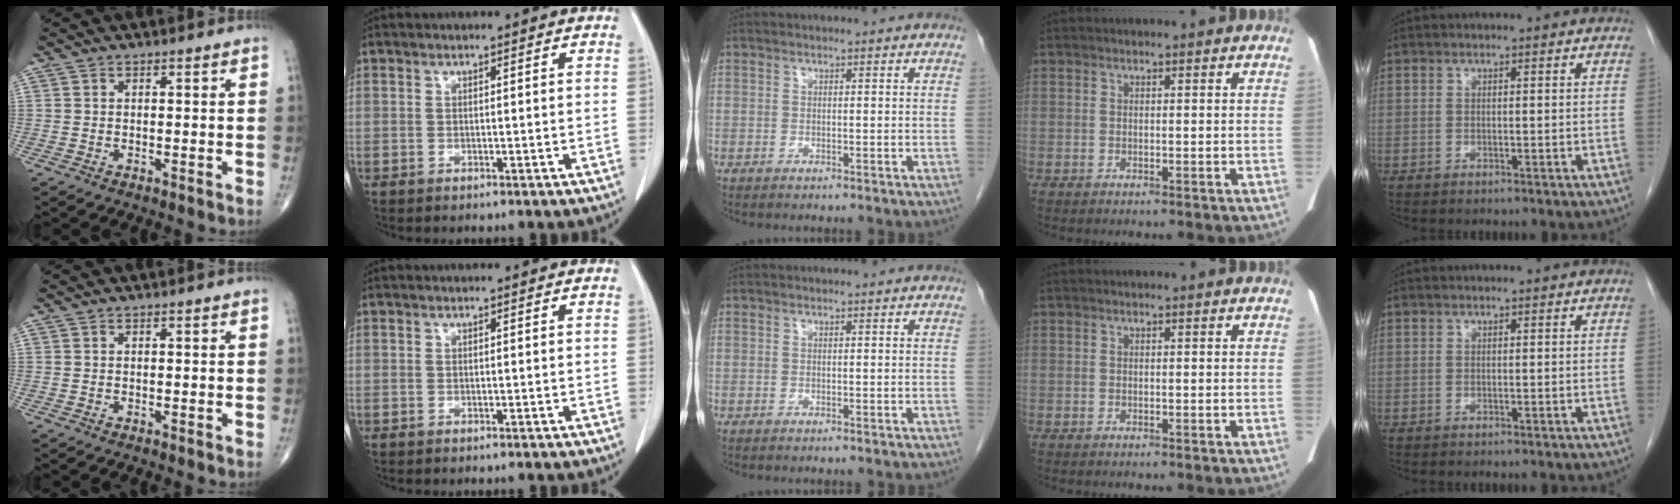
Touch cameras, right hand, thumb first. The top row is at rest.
{}